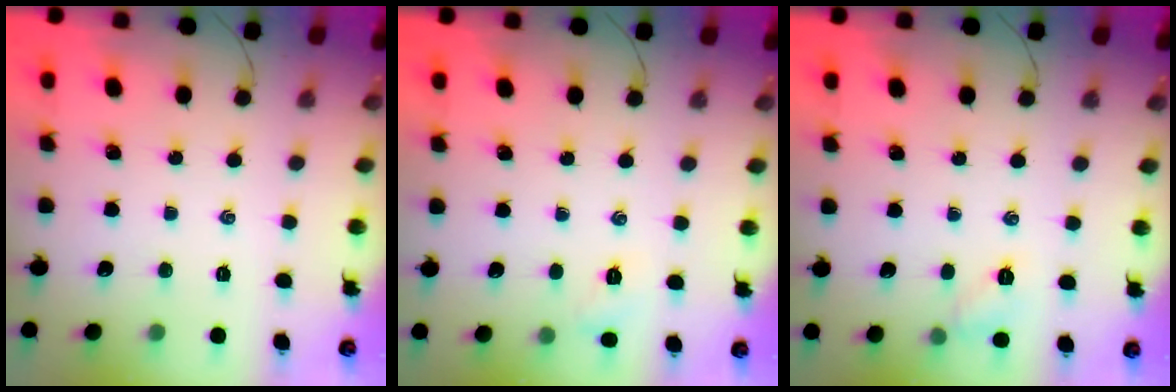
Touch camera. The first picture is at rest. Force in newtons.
{"total": 5.2, "press": 5.0, "slide": 1.4}
{"total": 6.4, "press": 6.1, "slide": 1.8}